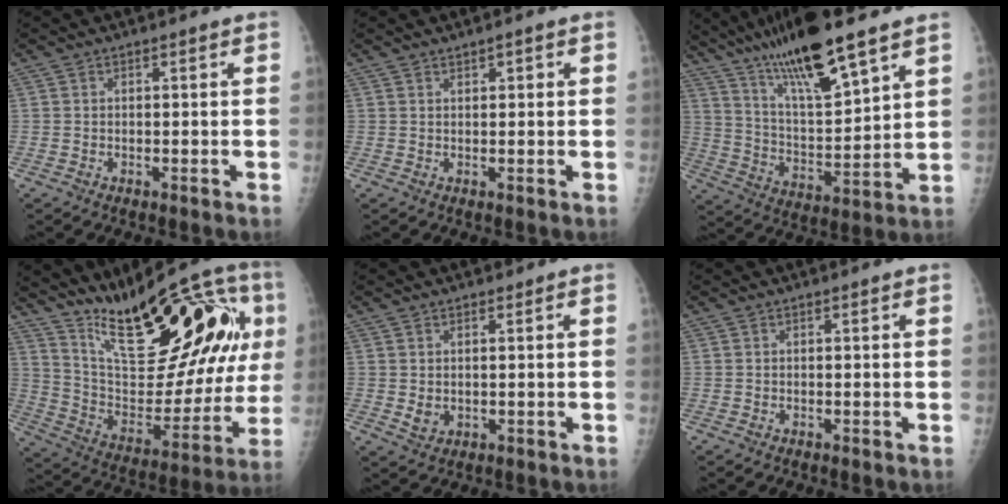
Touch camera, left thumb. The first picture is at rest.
{"total": 1.1, "force": [0.7, 0.7, 0.5], "torque": [0.002, 0.000, 0.007]}
{"total": 18.9, "force": [13.1, 3.4, 13.2], "torque": [-0.219, -0.057, 0.241]}
{"total": 27.4, "force": [11.9, 9.8, 22.6], "torque": [-0.309, -0.028, 0.208]}
{"total": 2.7, "force": [0.2, 2.3, 1.4], "torque": [-0.016, -0.004, 0.010]}
{"total": 0.0}